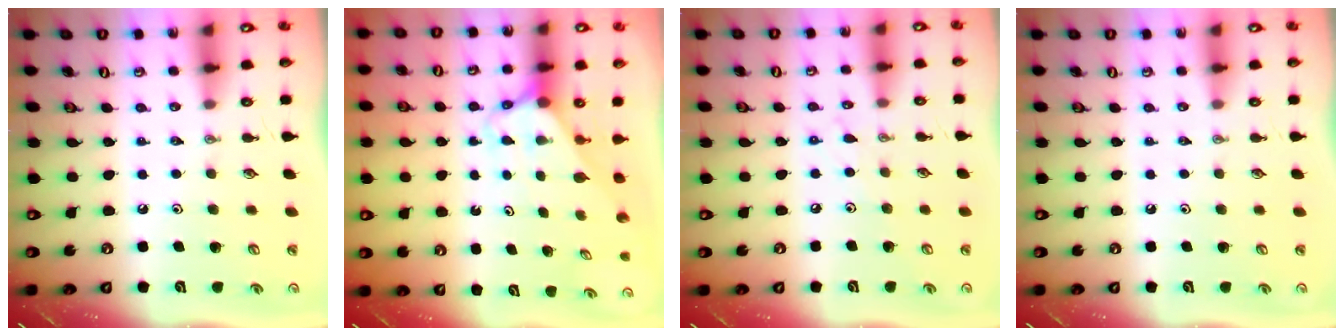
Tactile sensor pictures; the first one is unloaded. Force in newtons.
{"total": 2.6, "press": 2.6, "slide": 0.1}
{"total": 6.6, "press": 6.6, "slide": 0.4}
{"total": 0.0}